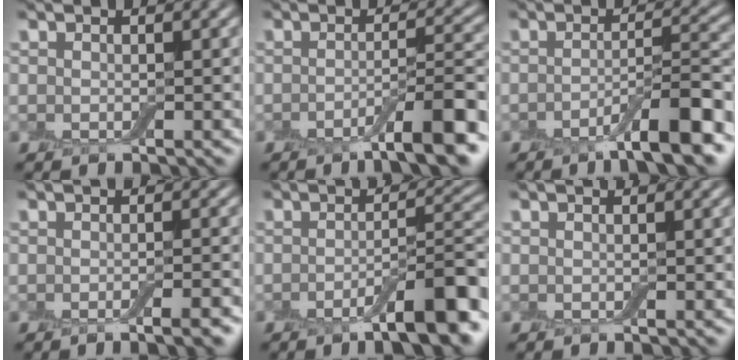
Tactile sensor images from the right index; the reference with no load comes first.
{"total": 6.5, "force": [-3.4, 1.2, 5.5], "torque": [-0.073, 0.007, -0.055]}
{"total": 6.5, "force": [-3.5, 1.1, 5.3], "torque": [-0.075, 0.008, -0.059]}
{"total": 2.9, "force": [-1.3, 0.7, 2.5], "torque": [-0.023, 0.001, -0.020]}
{"total": 7.0, "force": [-3.2, 1.5, 6.1], "torque": [-0.083, 0.007, -0.051]}
{"total": 0.0}